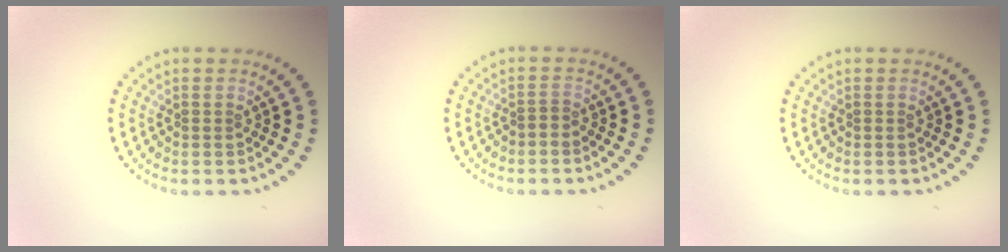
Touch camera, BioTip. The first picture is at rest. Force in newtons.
{"total": 0.6, "press": 0.3, "slide": 0.5}
{"total": 0.0}